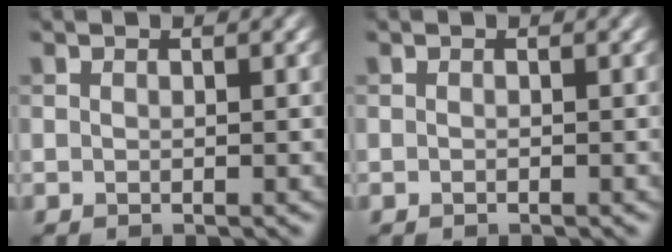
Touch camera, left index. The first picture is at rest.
{"total": 0.0}